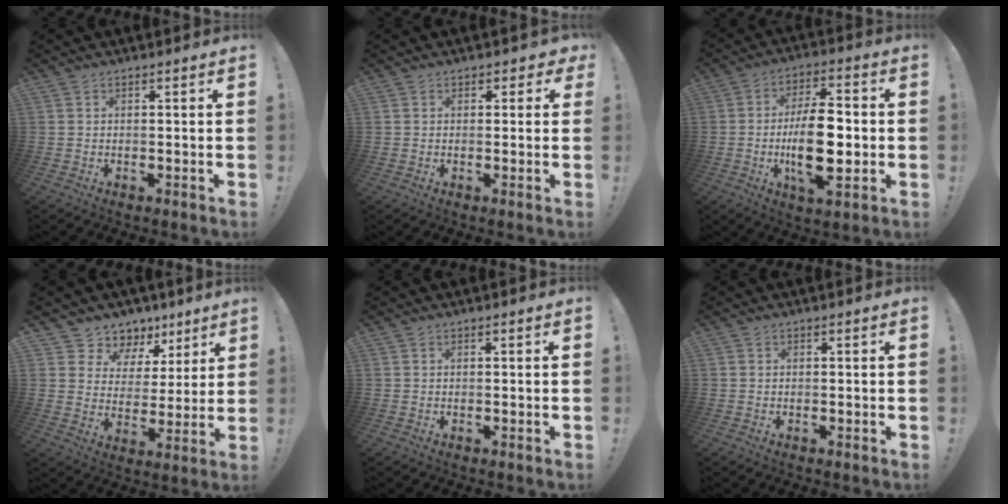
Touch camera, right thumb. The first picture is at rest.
{"total": 2.5, "force": [0.6, 2.2, 1.1], "torque": [-0.004, -0.002, 0.009]}
{"total": 16.9, "force": [-2.4, 7.1, 15.1], "torque": [-0.271, 0.000, -0.043]}
{"total": 8.3, "force": [5.9, 5.8, 1.3], "torque": [-0.021, -0.051, 0.114]}
{"total": 0.0}
{"total": 0.0}